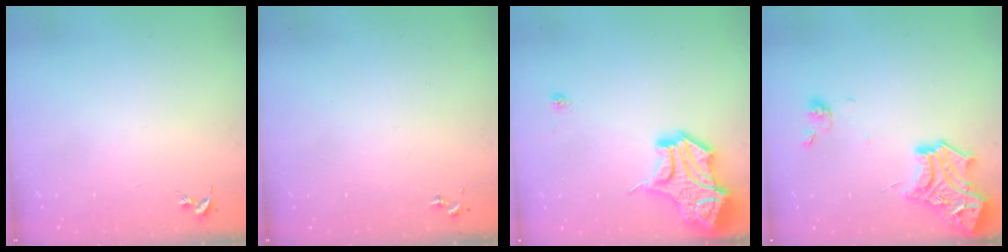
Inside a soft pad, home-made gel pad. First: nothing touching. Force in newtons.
{"total": 0.0}
{"total": 17.8, "press": 17.7, "slide": 2.0}
{"total": 16.2, "press": 16.2, "slide": 1.5}